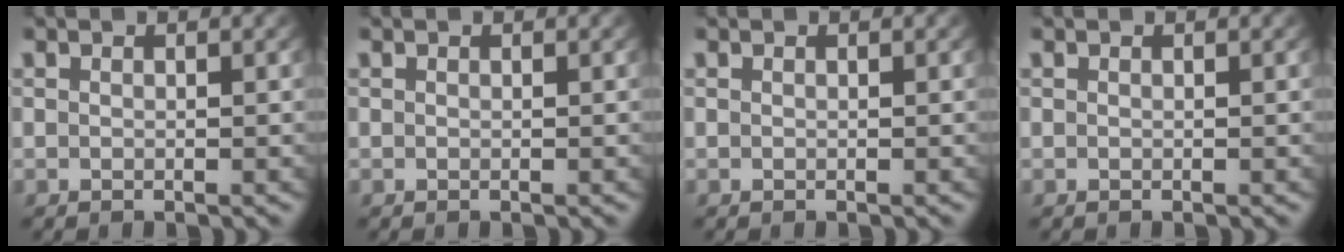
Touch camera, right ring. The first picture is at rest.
{"total": 0.0}
{"total": 0.0}
{"total": 0.0}